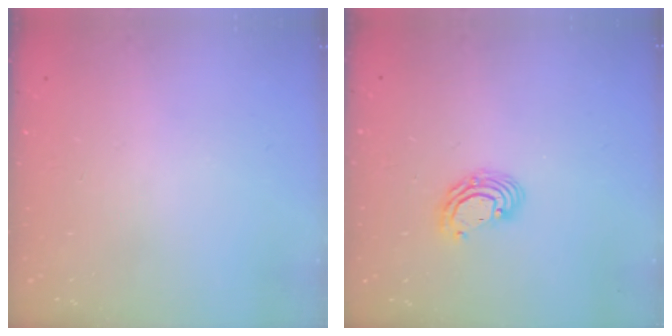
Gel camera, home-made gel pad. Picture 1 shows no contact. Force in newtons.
{"total": 6.2, "press": 6.2, "slide": 0.4}